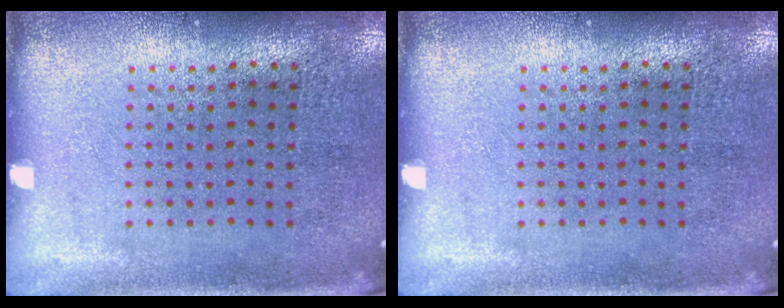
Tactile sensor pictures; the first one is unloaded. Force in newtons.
{"total": 0.0}